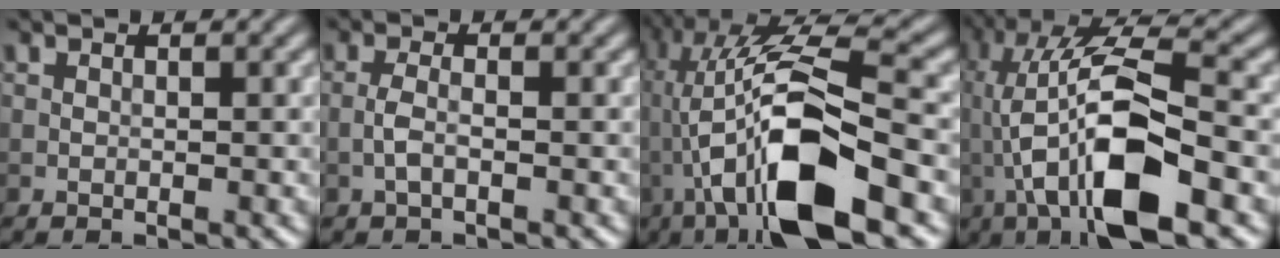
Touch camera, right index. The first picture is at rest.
{"total": 1.6, "force": [-0.6, 0.5, 1.4], "torque": [-0.032, 0.002, -0.017]}
{"total": 13.0, "force": [-3.3, 3.6, 12.1], "torque": [-0.233, 0.013, -0.060]}
{"total": 11.8, "force": [-2.6, 3.5, 11.0], "torque": [-0.216, 0.013, -0.052]}